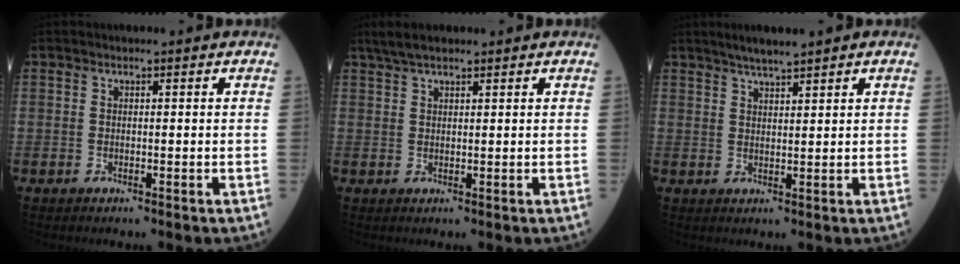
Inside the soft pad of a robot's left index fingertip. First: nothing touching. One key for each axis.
{"total": 3.7, "fx": 3.0, "fy": 0.8, "fz": 2.1, "tx": -0.044, "ty": 0.019, "tz": 0.059}
{"total": 4.0, "fx": 3.4, "fy": 0.0, "fz": 2.2, "tx": -0.043, "ty": 0.008, "tz": 0.060}